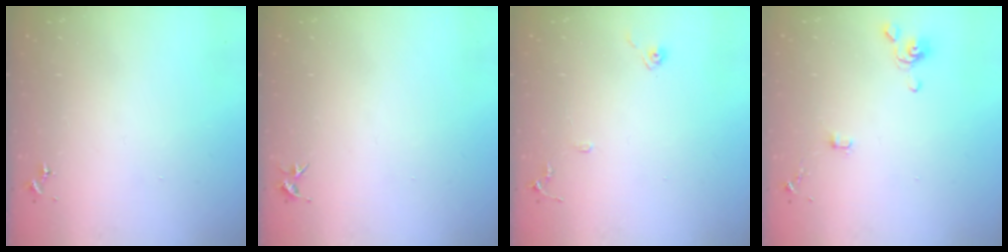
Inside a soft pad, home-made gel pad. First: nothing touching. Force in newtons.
{"total": 3.4, "press": 3.4, "slide": 0.4}
{"total": 8.0, "press": 8.0, "slide": 0.8}
{"total": 4.1, "press": 4.0, "slide": 0.7}